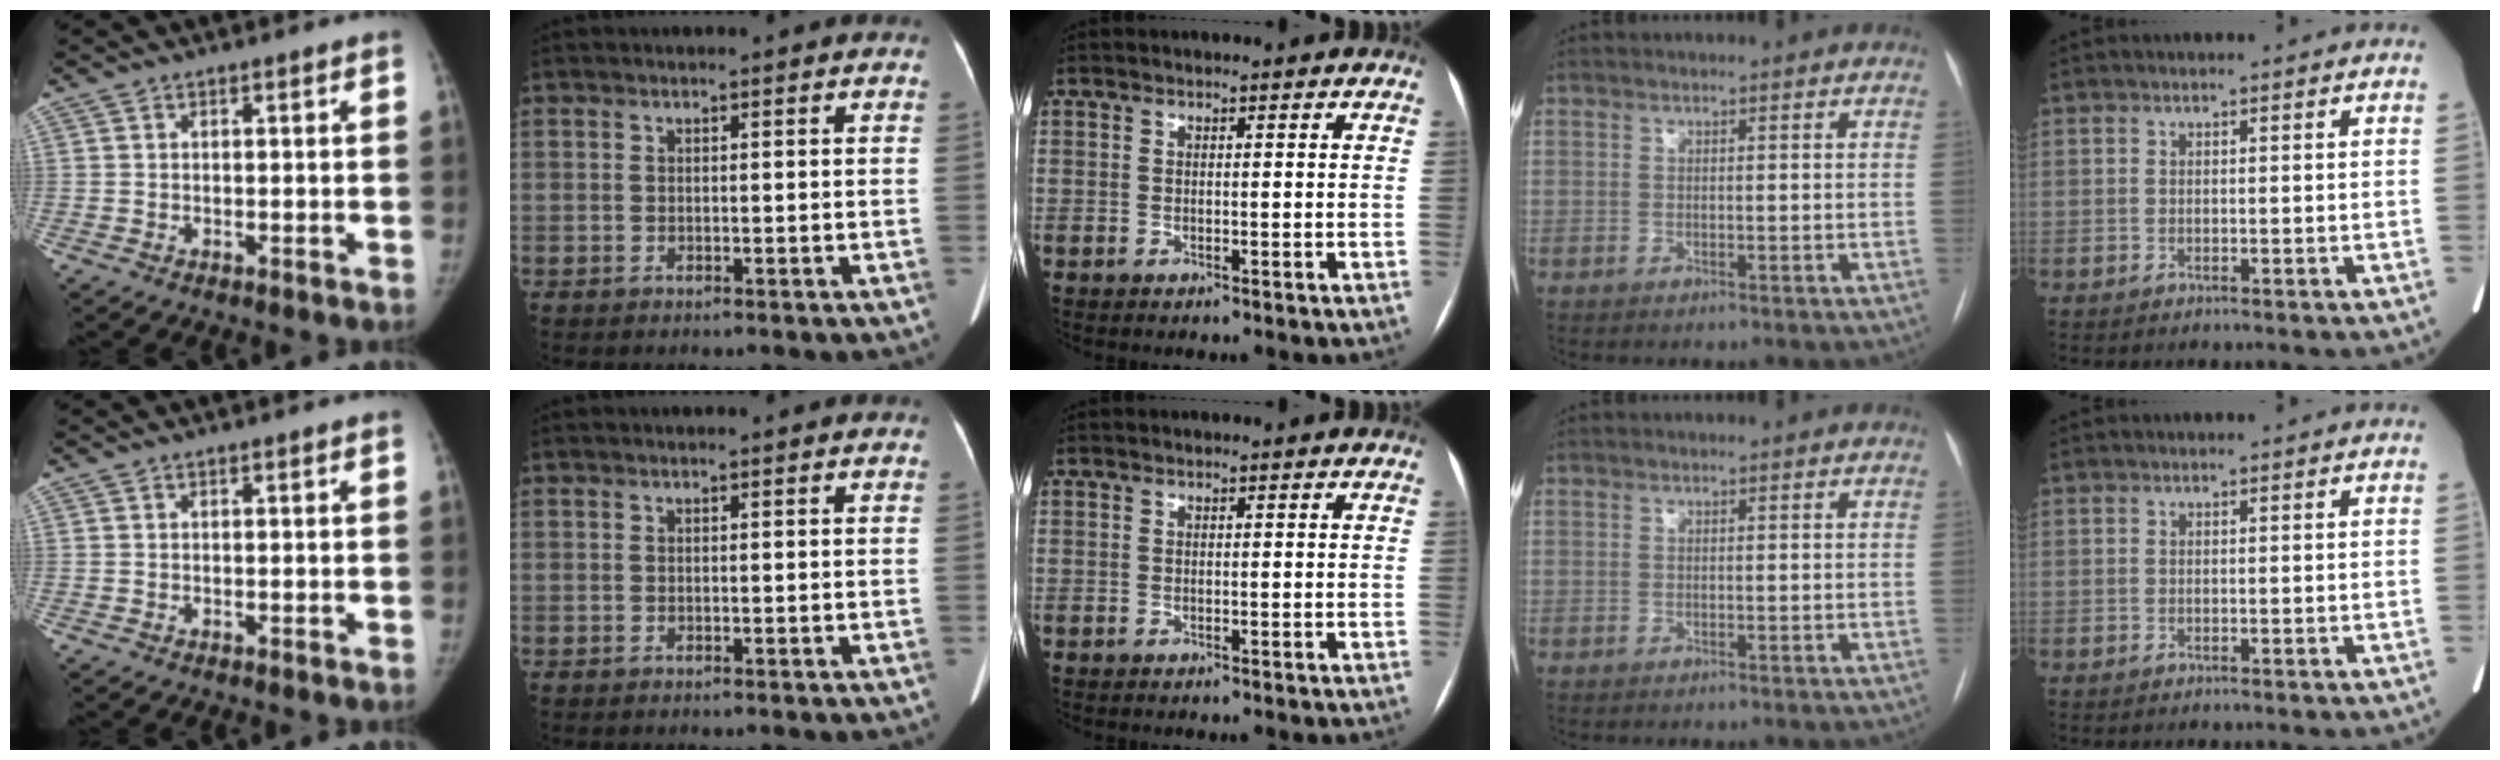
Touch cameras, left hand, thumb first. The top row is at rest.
{}